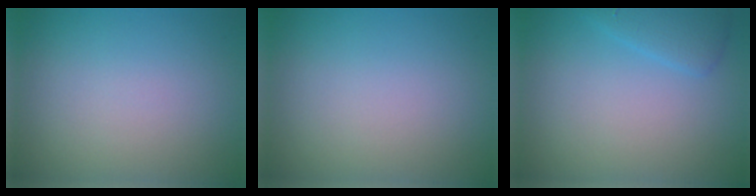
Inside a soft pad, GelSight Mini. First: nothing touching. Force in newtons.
{"total": 0.0}
{"total": 2.2, "press": 2.2, "slide": 0.2}